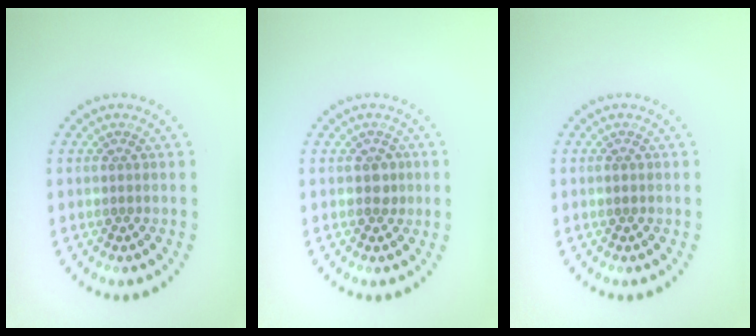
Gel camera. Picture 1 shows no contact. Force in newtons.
{"total": 1.2, "press": 1.2, "slide": 0.3}
{"total": 0.7, "press": 0.7, "slide": 0.2}